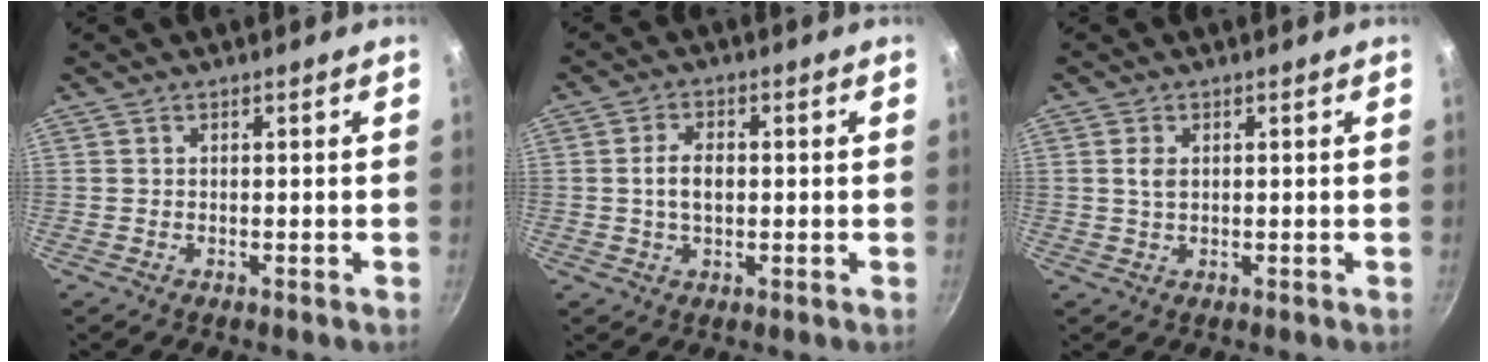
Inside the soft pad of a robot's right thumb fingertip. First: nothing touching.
{"total": 4.9, "force": [0.1, 2.9, 3.9], "torque": [-0.061, 0.009, -0.003]}
{"total": 2.3, "force": [0.5, 1.4, 1.8], "torque": [-0.033, -0.002, 0.011]}